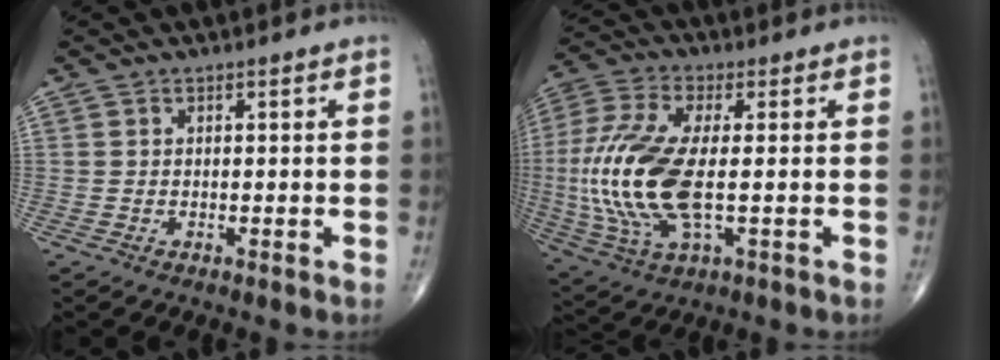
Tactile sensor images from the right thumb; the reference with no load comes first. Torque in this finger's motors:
{"motor_torque": [-0.24, 0.88, 1.71, -0.31, 0.68]}